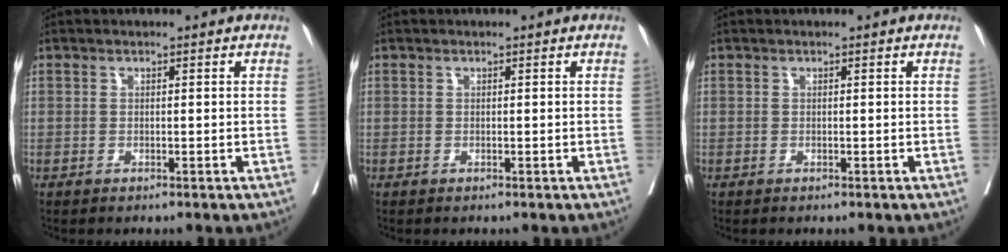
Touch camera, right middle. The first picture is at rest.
{"total": 0.0}
{"total": 0.0}